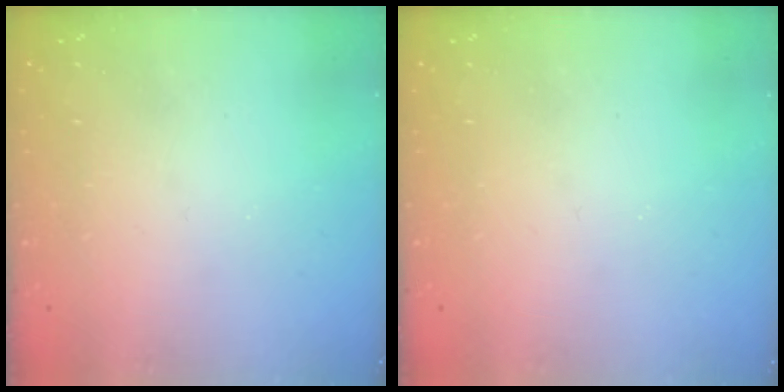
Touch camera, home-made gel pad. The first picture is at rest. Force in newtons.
{"total": 0.0}